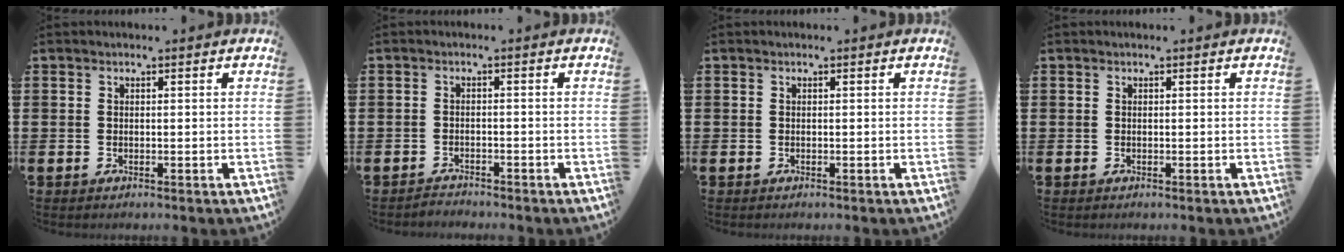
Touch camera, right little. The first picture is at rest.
{"total": 1.3, "force": [-1.3, 0.0, -0.1], "torque": [-0.002, 0.003, -0.028]}
{"total": 0.0}
{"total": 0.0}